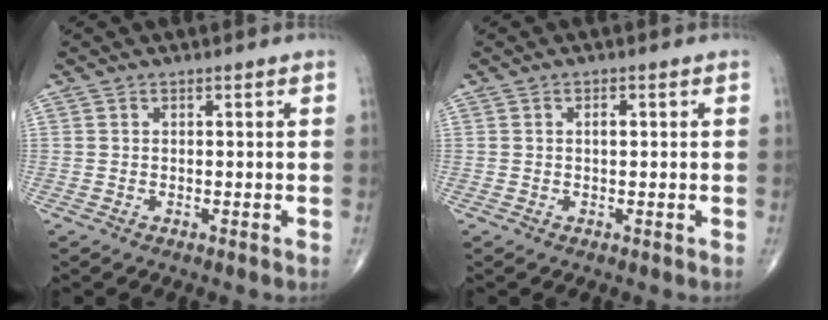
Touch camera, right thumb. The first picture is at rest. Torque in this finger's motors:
{"motor_torque": [0.22, 0.60, 0.46, 0.09, -0.02]}